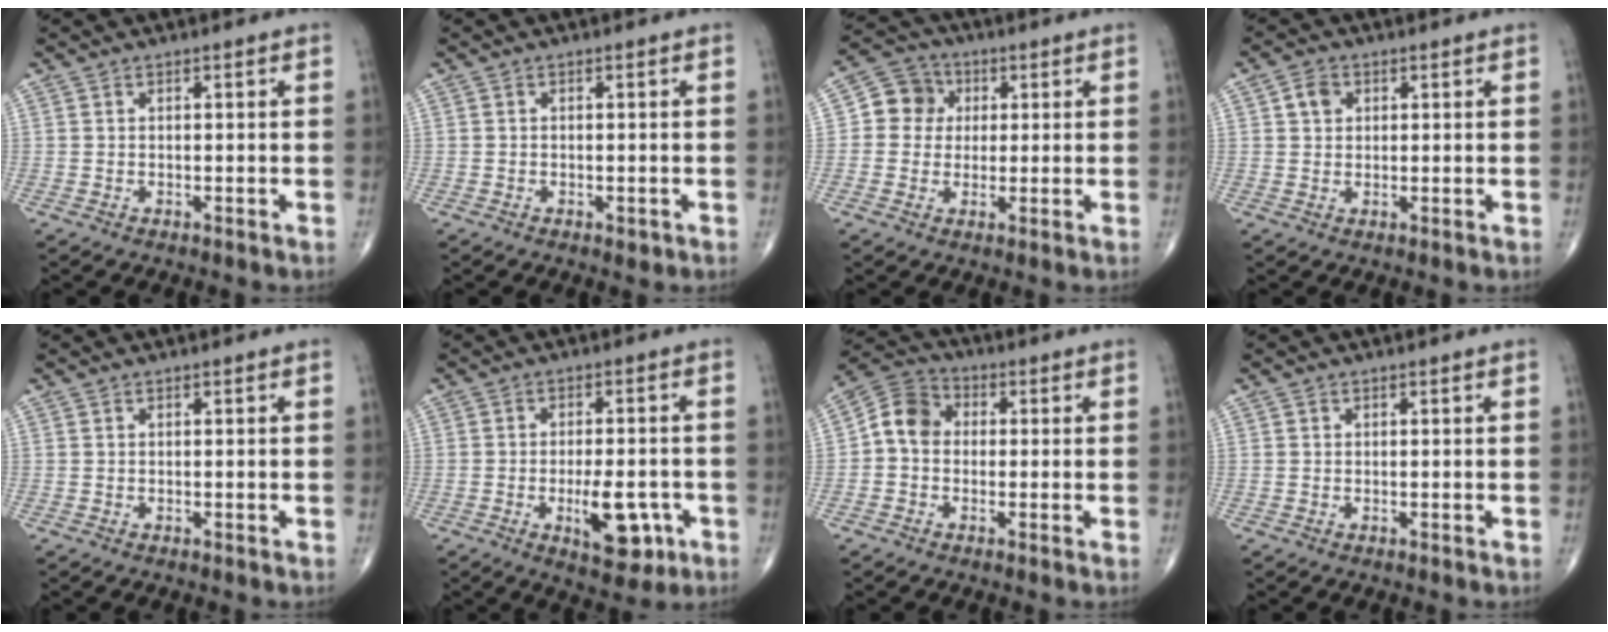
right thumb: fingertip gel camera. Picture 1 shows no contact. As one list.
[{"total": 1.1, "force": [-0.5, 0.6, 0.8], "torque": [-0.010, -0.002, -0.005]}, {"total": 7.1, "force": [1.0, 6.6, 2.5], "torque": [-0.015, 0.010, 0.006]}, {"total": 3.2, "force": [1.0, 2.5, 1.6], "torque": [-0.016, -0.001, 0.017]}, {"total": 0.0}, {"total": 9.3, "force": [-3.2, 4.1, 7.7], "torque": [-0.100, 0.005, -0.038]}, {"total": 7.3, "force": [-0.2, 6.0, 4.1], "torque": [-0.060, 0.027, -0.020]}, {"total": 0.0}]